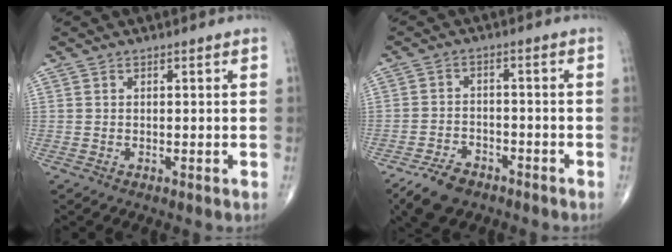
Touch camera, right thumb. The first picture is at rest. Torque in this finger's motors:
{"motor_torque": [2.58, 2.43, 0.03, -0.54, 0.06]}